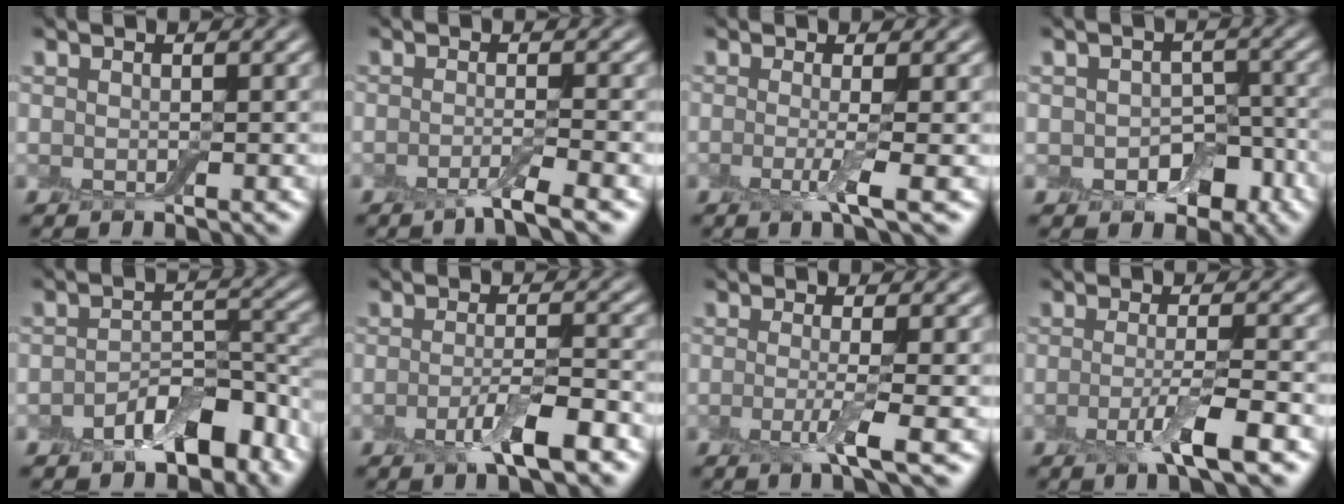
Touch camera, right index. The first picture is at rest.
{"total": 2.8, "force": [-1.7, 0.4, 2.3], "torque": [-0.030, -0.003, -0.041]}
{"total": 2.7, "force": [-0.5, 0.5, 2.6], "torque": [-0.049, -0.010, -0.014]}
{"total": 4.9, "force": [-1.9, 3.5, 2.8], "torque": [-0.032, -0.010, -0.031]}
{"total": 6.3, "force": [-3.5, 3.2, 4.1], "torque": [-0.059, 0.002, -0.066]}
{"total": 4.1, "force": [-2.0, 1.0, 3.4], "torque": [-0.065, -0.001, -0.039]}
{"total": 2.9, "force": [-0.7, 0.5, 2.8], "torque": [-0.051, -0.008, -0.019]}
{"total": 3.9, "force": [-1.7, 0.7, 3.5], "torque": [-0.063, -0.004, -0.037]}